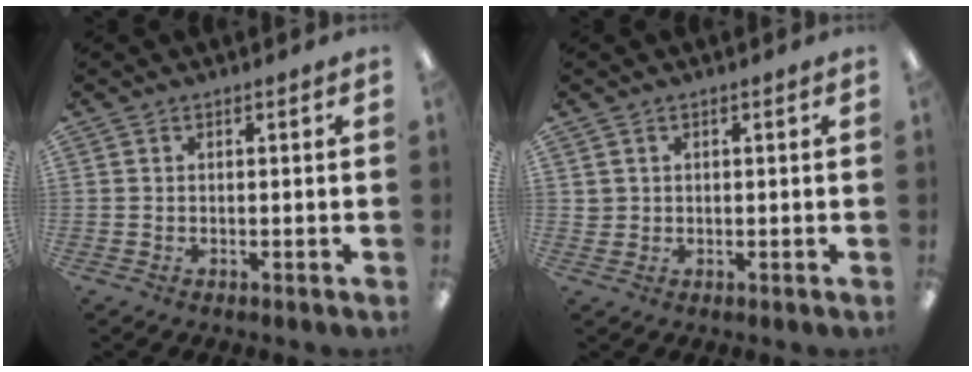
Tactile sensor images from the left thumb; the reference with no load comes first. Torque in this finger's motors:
{"motor_torque": [-0.31, -0.17, 0.16, -0.18, 0.00]}